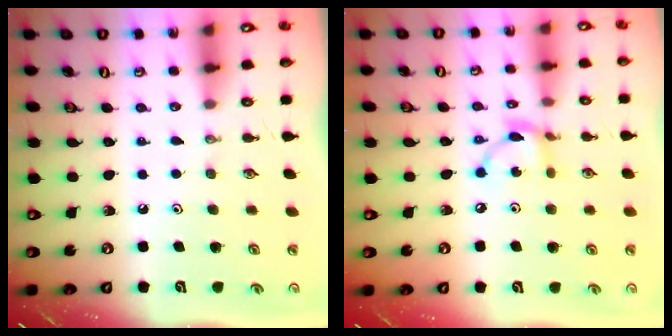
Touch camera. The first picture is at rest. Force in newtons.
{"total": 6.8, "press": 6.8, "slide": 0.2}